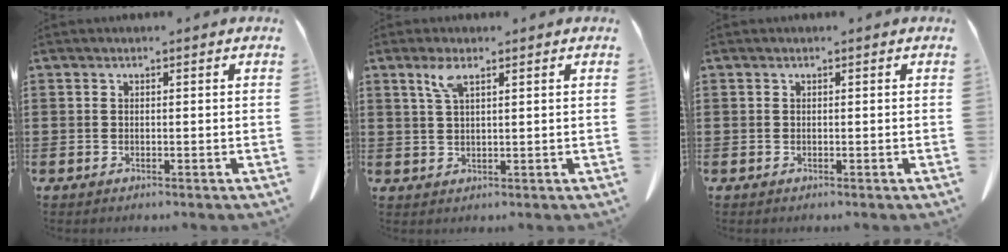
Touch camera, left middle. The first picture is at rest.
{"total": 3.3, "force": [1.9, 0.7, 2.6], "torque": [-0.058, 0.003, 0.034]}
{"total": 0.0}